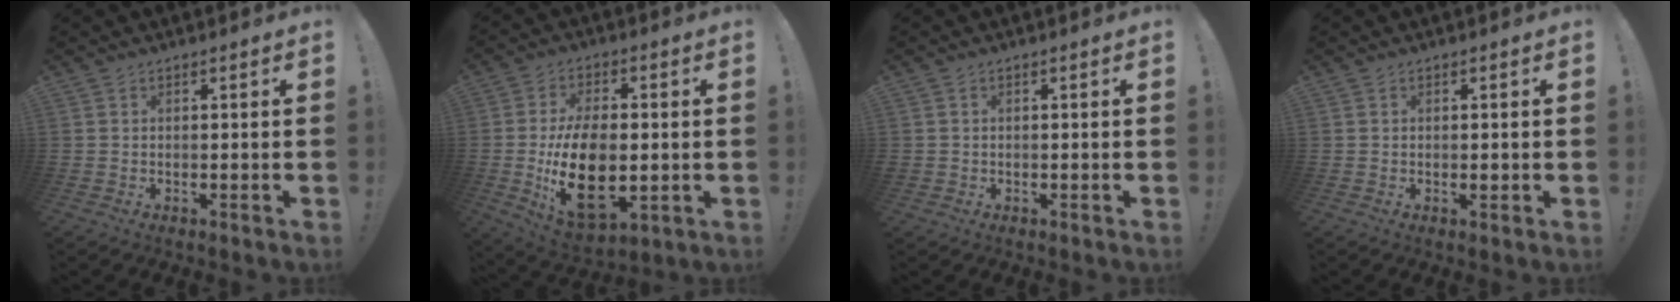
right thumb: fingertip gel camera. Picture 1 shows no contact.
{"total": 18.5, "force": [-2.6, 10.5, 15.0], "torque": [-0.282, -0.004, -0.038]}
{"total": 1.0, "force": [-0.2, 0.9, 0.2], "torque": [-0.005, 0.003, -0.004]}
{"total": 0.6, "force": [-0.3, 0.3, 0.5], "torque": [-0.007, 0.000, -0.005]}